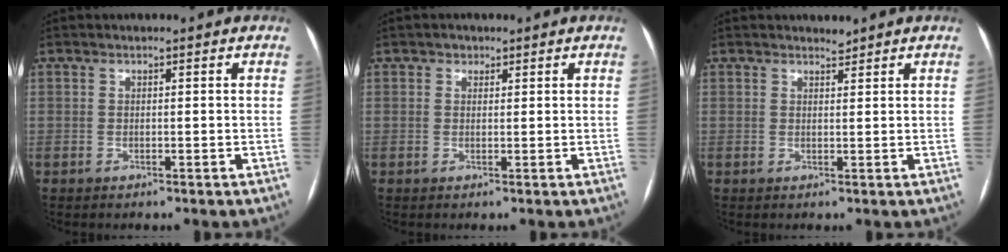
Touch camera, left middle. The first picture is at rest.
{"total": 1.1, "force": [0.6, 0.9, 0.2], "torque": [0.002, -0.004, 0.006]}
{"total": 1.0, "force": [1.0, 0.1, -0.1], "torque": [-0.007, -0.005, 0.017]}